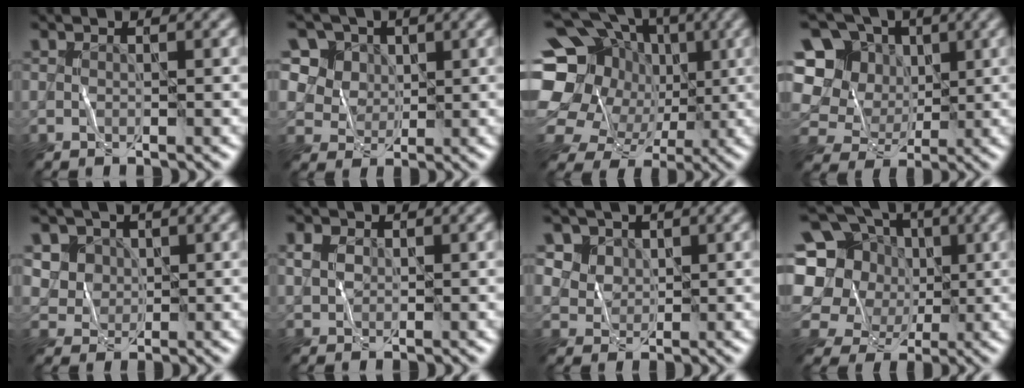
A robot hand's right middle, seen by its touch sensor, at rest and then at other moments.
{"total": 8.0, "force": [3.8, 6.1, 3.3], "torque": [-0.072, 0.006, 0.055]}
{"total": 19.5, "force": [-0.2, 17.9, 7.7], "torque": [-0.171, 0.020, -0.035]}
{"total": 12.6, "force": [1.8, 11.6, 4.5], "torque": [-0.148, 0.030, 0.024]}
{"total": 4.8, "force": [1.9, 4.1, 1.7], "torque": [-0.042, 0.005, 0.032]}
{"total": 1.5, "force": [0.3, 1.3, 0.7], "torque": [-0.018, 0.003, 0.005]}
{"total": 5.0, "force": [2.7, 3.8, 1.8], "torque": [-0.050, -0.005, 0.051]}
{"total": 15.6, "force": [0.4, 14.5, 5.7], "torque": [-0.163, 0.019, -0.010]}